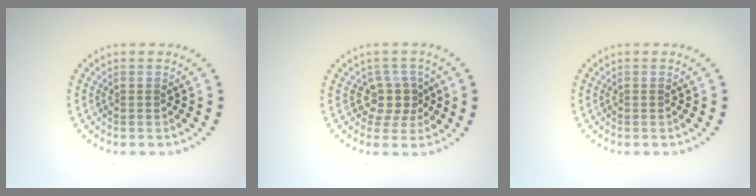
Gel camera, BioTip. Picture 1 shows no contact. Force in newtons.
{"total": 2.6, "press": 2.0, "slide": 1.7}
{"total": 0.0}